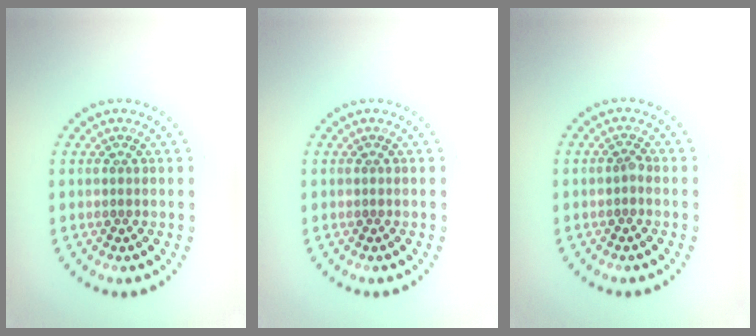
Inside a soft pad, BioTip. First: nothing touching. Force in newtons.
{"total": 0.0}
{"total": 0.6, "press": 0.5, "slide": 0.4}